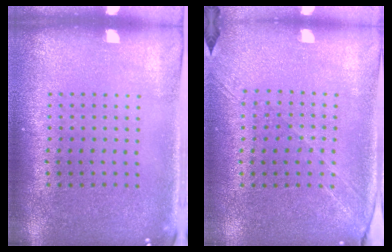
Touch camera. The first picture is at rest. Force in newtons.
{"total": 1.3, "press": 1.2, "slide": 0.6}